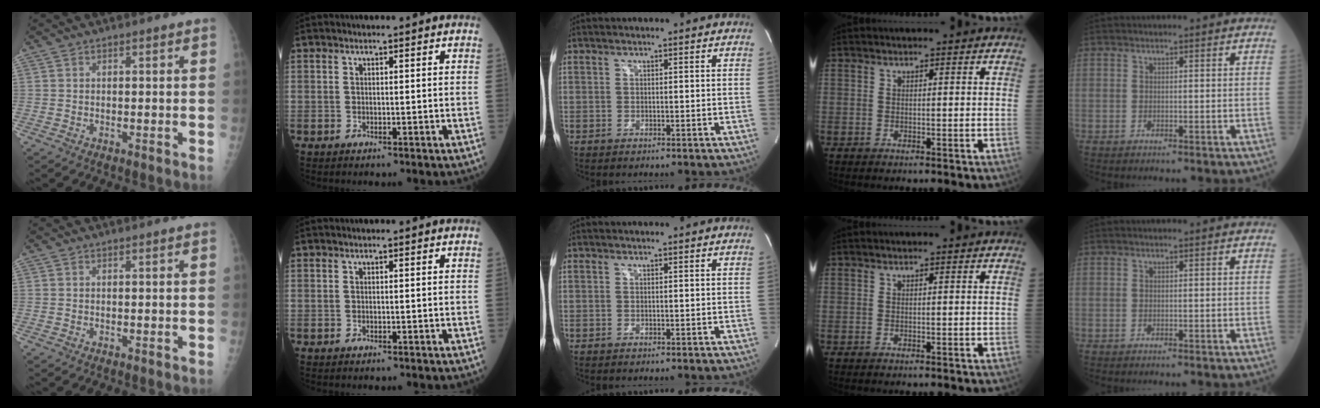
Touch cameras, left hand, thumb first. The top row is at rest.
{}